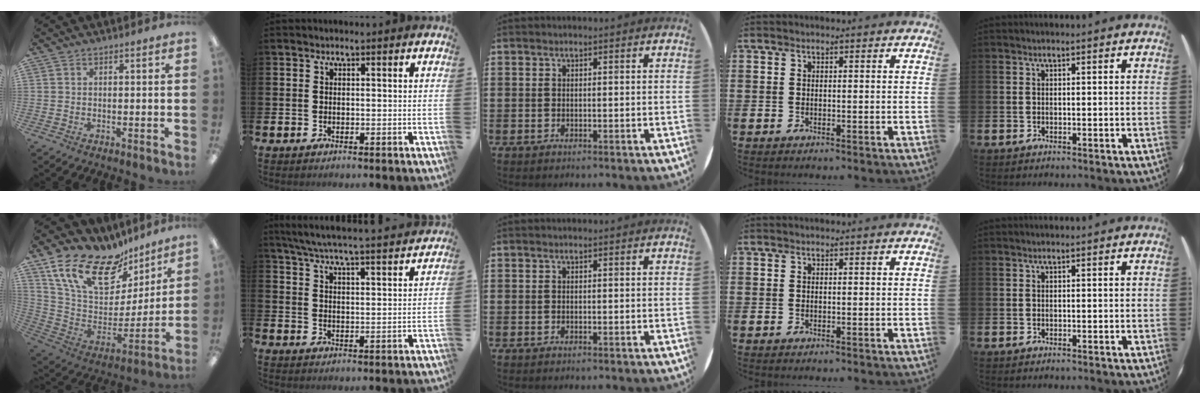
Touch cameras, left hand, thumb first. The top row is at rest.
{"thumb": {"total": 20.5, "force": [14.5, 10.2, 10.4], "torque": [-0.200, -0.095, 0.265]}, "index": {"total": 6.5, "force": [6.2, 0.1, 1.9], "torque": [-0.055, -0.047, 0.107]}}